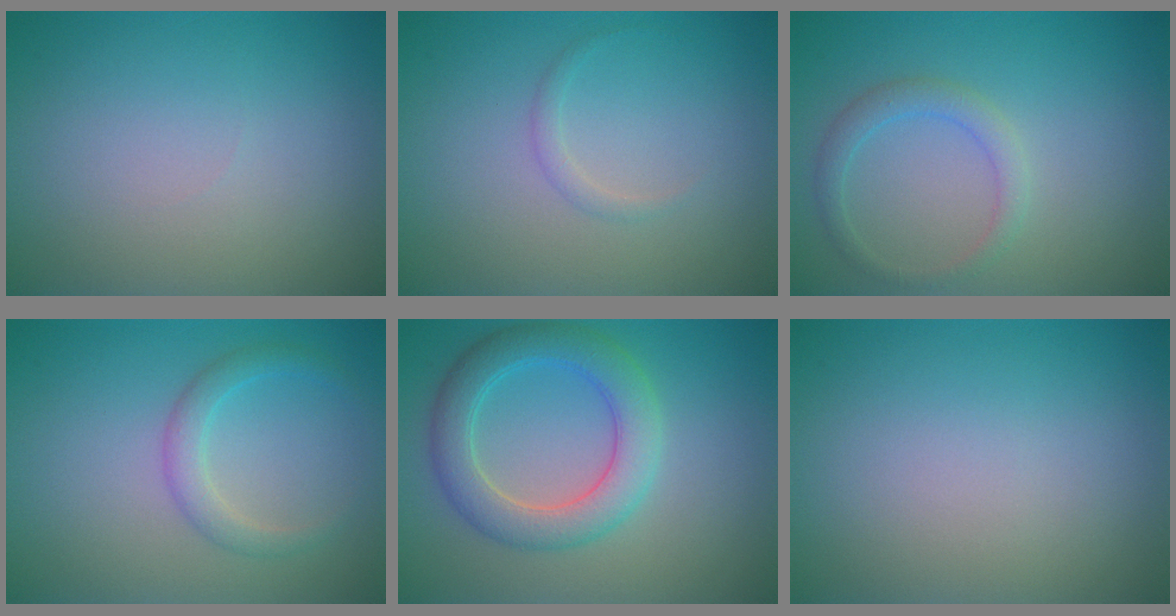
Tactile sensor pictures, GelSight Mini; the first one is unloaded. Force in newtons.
{"total": 0.8, "press": 0.8, "slide": 0.1}
{"total": 2.0, "press": 2.0, "slide": 0.1}
{"total": 2.1, "press": 2.1, "slide": 0.1}
{"total": 5.0, "press": 5.0, "slide": 0.5}
{"total": 0.0}